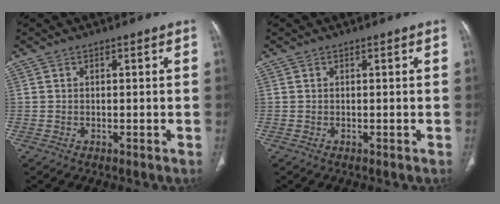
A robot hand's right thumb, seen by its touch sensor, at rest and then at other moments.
{"total": 0.0}